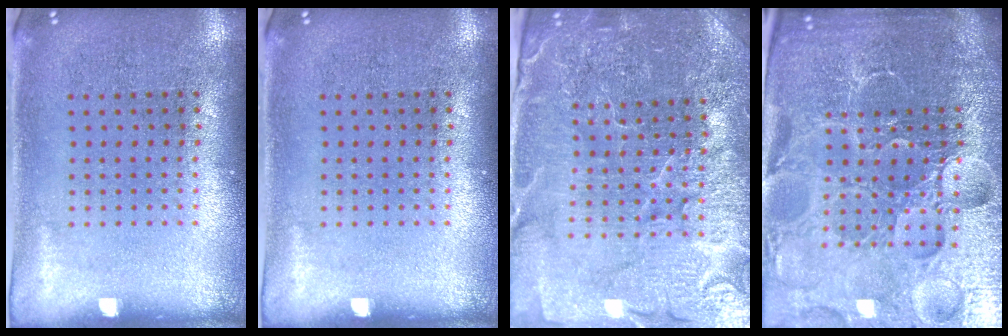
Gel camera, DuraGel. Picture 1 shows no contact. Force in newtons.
{"total": 0.0}
{"total": 5.2, "press": 4.8, "slide": 2.0}
{"total": 6.8, "press": 6.0, "slide": 3.2}